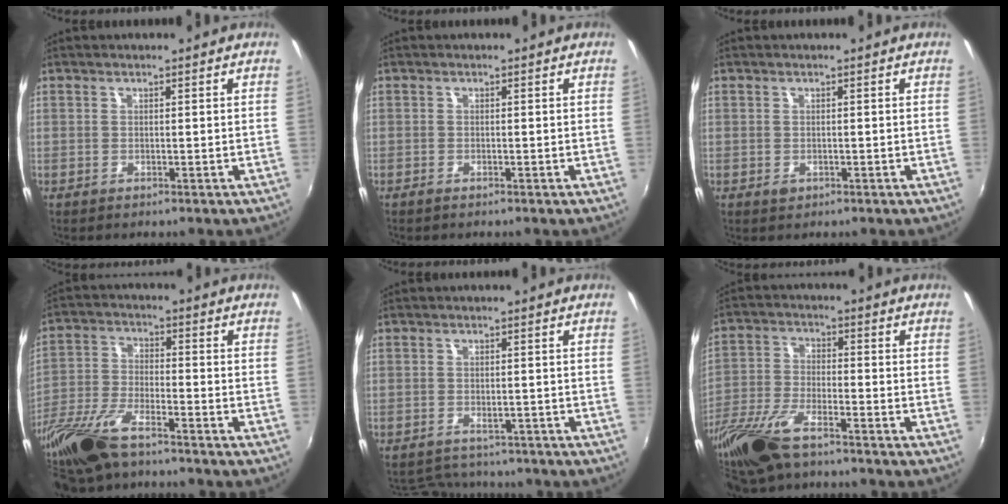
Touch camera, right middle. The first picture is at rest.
{"total": 0.8, "force": [-0.7, 0.2, 0.3], "torque": [-0.007, -0.003, -0.015]}
{"total": 1.3, "force": [-0.6, 1.0, 0.6], "torque": [-0.009, -0.003, -0.009]}
{"total": 15.1, "force": [-11.5, 4.3, 8.9], "torque": [-0.200, -0.031, -0.225]}
{"total": 7.6, "force": [-6.4, 3.3, 2.2], "torque": [-0.052, 0.001, -0.084]}
{"total": 13.9, "force": [-10.2, 4.1, 8.4], "torque": [-0.191, -0.032, -0.203]}